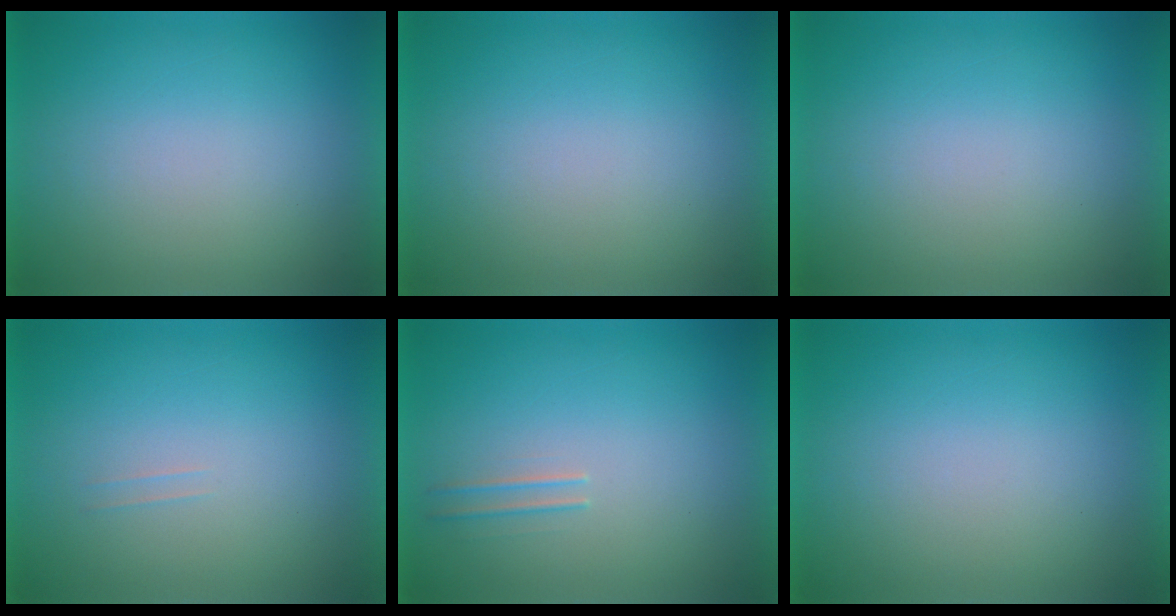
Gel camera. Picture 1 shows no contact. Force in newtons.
{"total": 0.0}
{"total": 0.0}
{"total": 1.0}
{"total": 1.5}
{"total": 0.0}